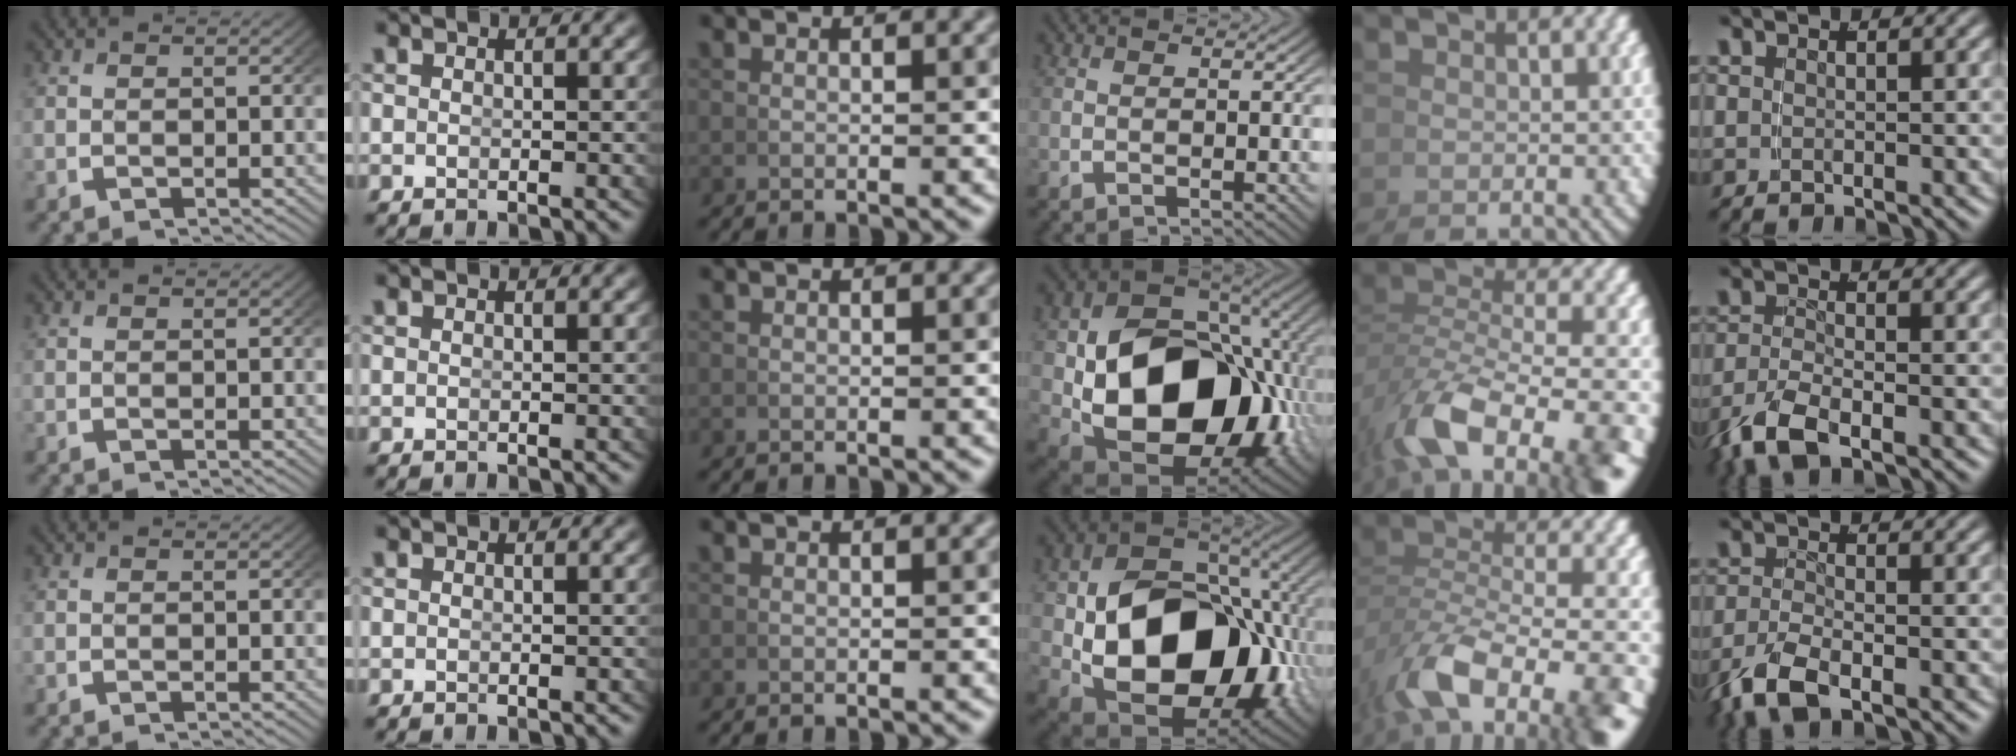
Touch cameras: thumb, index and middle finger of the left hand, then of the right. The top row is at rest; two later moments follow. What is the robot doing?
{"motion": "grasp_and_lifting", "object": "calculator"}